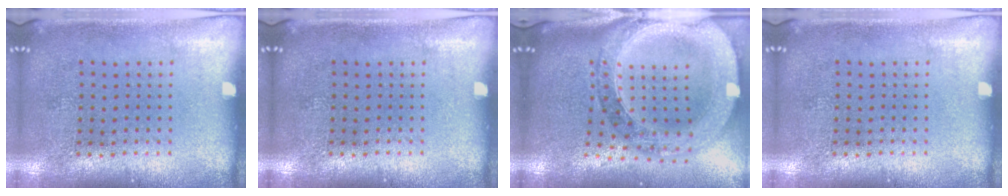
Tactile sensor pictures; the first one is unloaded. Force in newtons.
{"total": 0.0}
{"total": 2.6, "press": 2.3, "slide": 1.2}
{"total": 0.0}